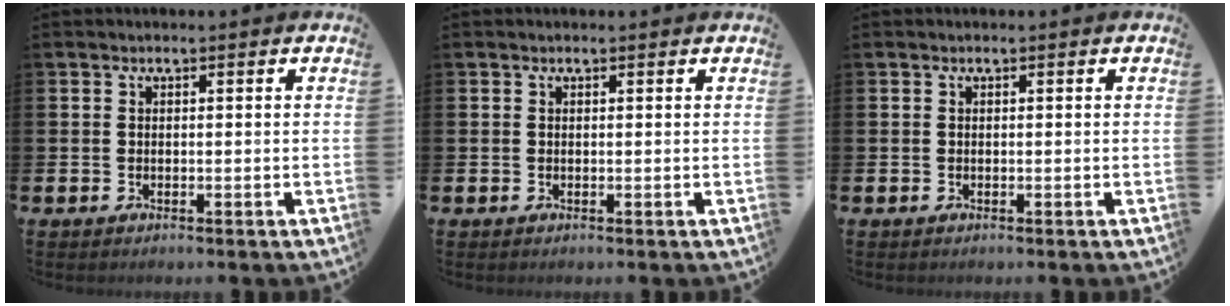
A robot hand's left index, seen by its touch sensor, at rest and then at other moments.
{"total": 0.0}
{"total": 0.0}